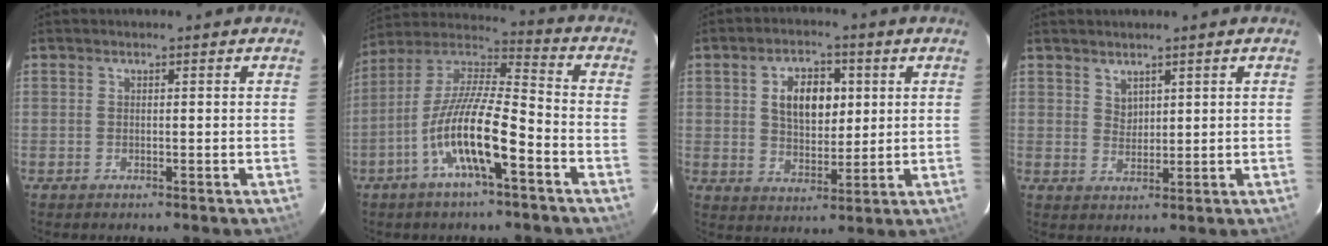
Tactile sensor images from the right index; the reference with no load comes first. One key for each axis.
{"total": 14.8, "fx": -6.5, "fy": 2.8, "fz": 13.0, "tx": -0.248, "ty": -0.005, "tz": -0.130}
{"total": 9.1, "fx": 2.3, "fy": 5.4, "fz": 6.9, "tx": -0.119, "ty": 0.015, "tz": 0.046}
{"total": 2.6, "fx": 2.1, "fy": 1.4, "fz": 0.6, "tx": -0.004, "ty": 0.003, "tz": 0.039}